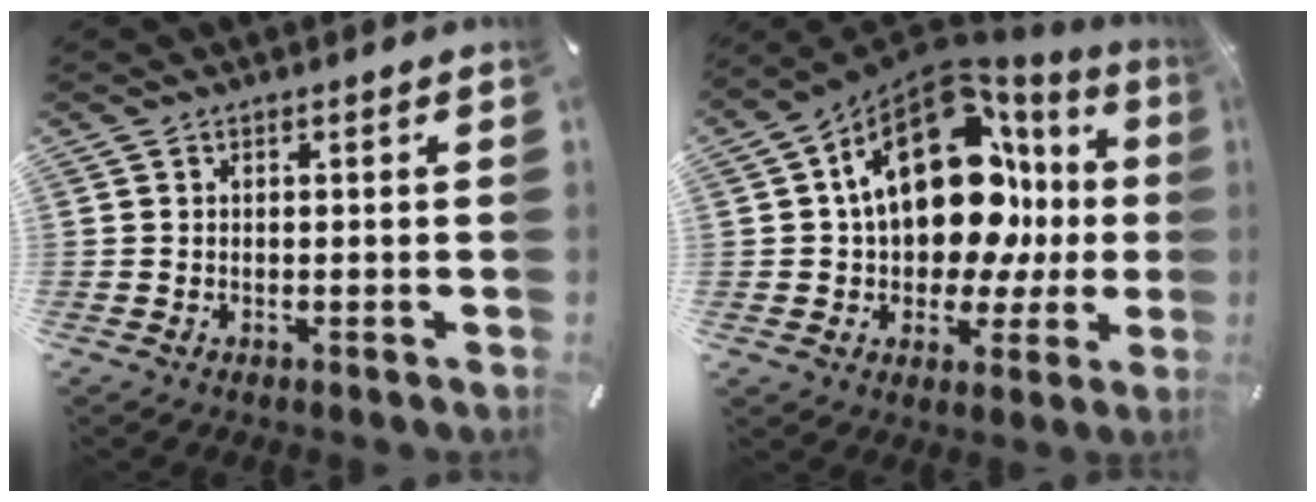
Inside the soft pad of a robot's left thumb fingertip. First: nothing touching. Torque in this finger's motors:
{"motor_torque": [2.49, 2.52, 2.08, -0.69, 0.64]}